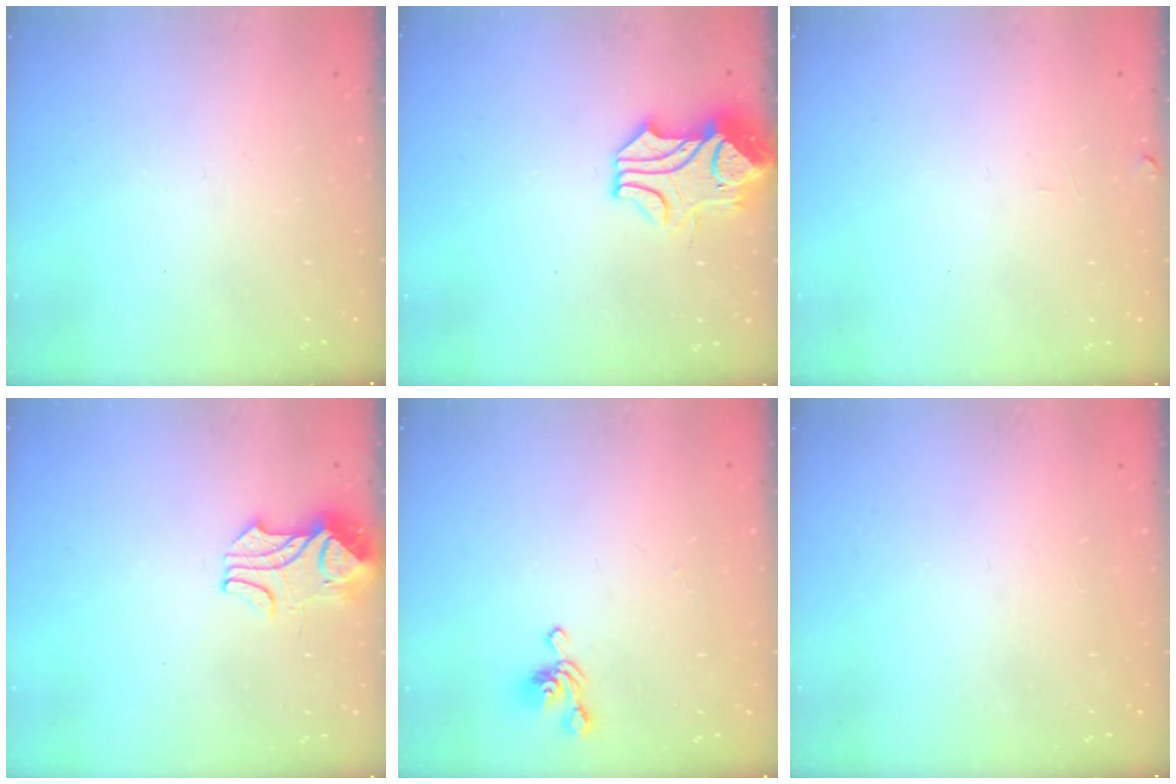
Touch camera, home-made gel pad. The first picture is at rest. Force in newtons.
{"total": 2.7, "press": 2.3, "slide": 1.4}
{"total": 1.3, "press": 1.2, "slide": 0.5}
{"total": 2.2, "press": 2.1, "slide": 0.8}
{"total": 3.1, "press": 3.0, "slide": 0.6}
{"total": 9.6, "press": 9.6, "slide": 0.4}